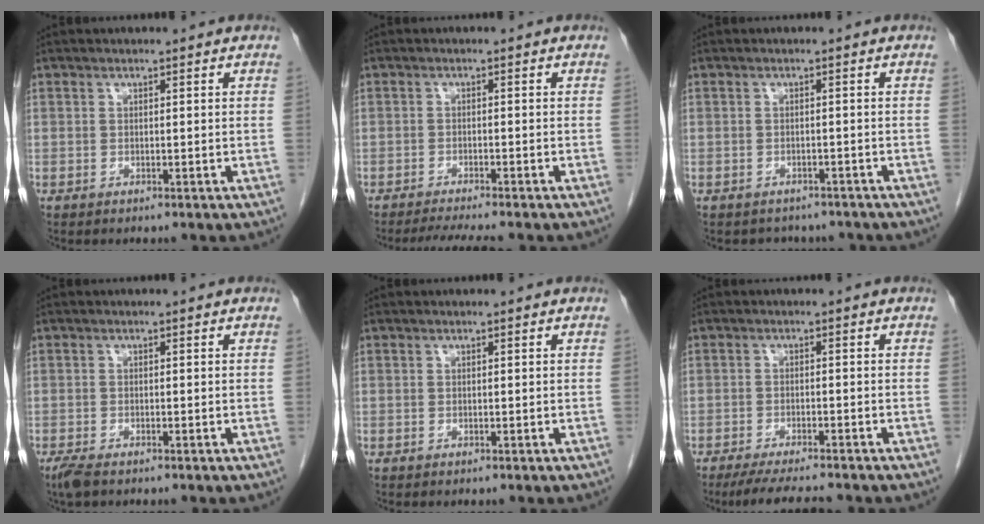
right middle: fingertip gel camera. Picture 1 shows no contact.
{"total": 5.1, "force": [-4.5, -0.4, 2.3], "torque": [-0.034, -0.013, -0.073]}
{"total": 4.7, "force": [-4.2, 2.3, 0.3], "torque": [-0.001, 0.007, -0.046]}
{"total": 2.6, "force": [-1.9, 0.8, 1.5], "torque": [-0.038, -0.009, -0.033]}
{"total": 0.0}
{"total": 7.6, "force": [-6.7, 0.5, 3.5], "torque": [-0.054, -0.020, -0.108]}